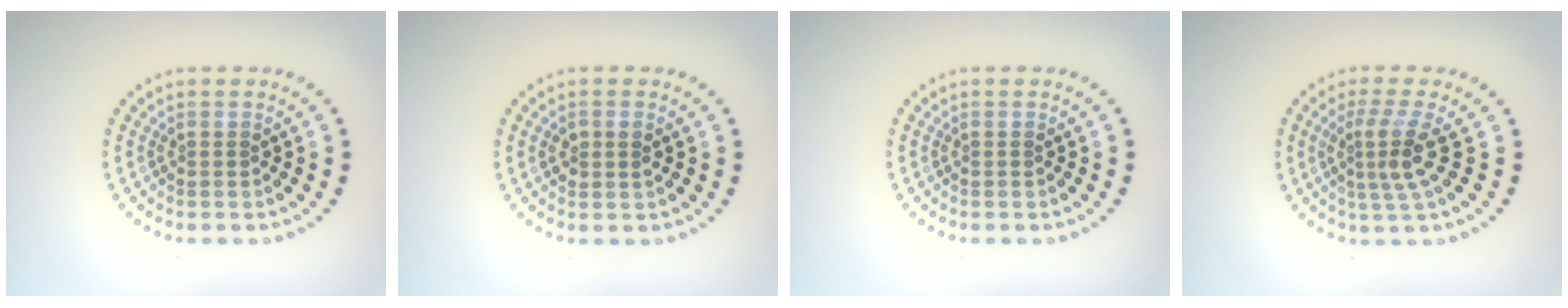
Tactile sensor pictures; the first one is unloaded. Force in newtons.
{"total": 1.4, "press": 1.4, "slide": 0.3}
{"total": 0.0}
{"total": 3.3, "press": 2.3, "slide": 2.4}